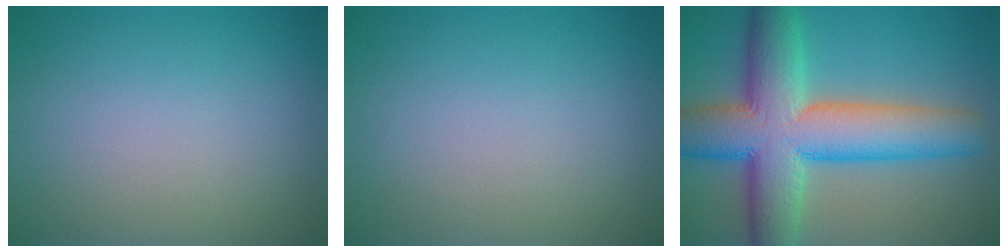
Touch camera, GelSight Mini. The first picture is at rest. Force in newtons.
{"total": 0.0}
{"total": 12.3, "press": 12.3, "slide": 0.4}